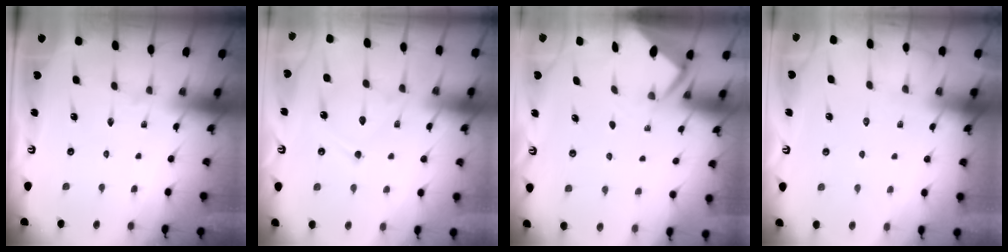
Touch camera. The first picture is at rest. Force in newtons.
{"total": 12.6, "press": 12.6, "slide": 1.2}
{"total": 2.6, "press": 2.6, "slide": 0.0}
{"total": 4.5, "press": 4.5, "slide": 0.5}